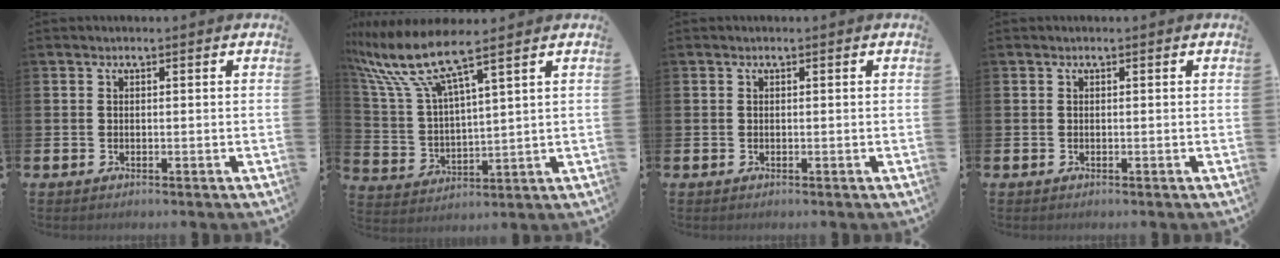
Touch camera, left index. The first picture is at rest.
{"total": 8.9, "force": [7.5, 0.7, 4.8], "torque": [-0.129, -0.035, 0.127]}
{"total": 0.0}
{"total": 0.0}